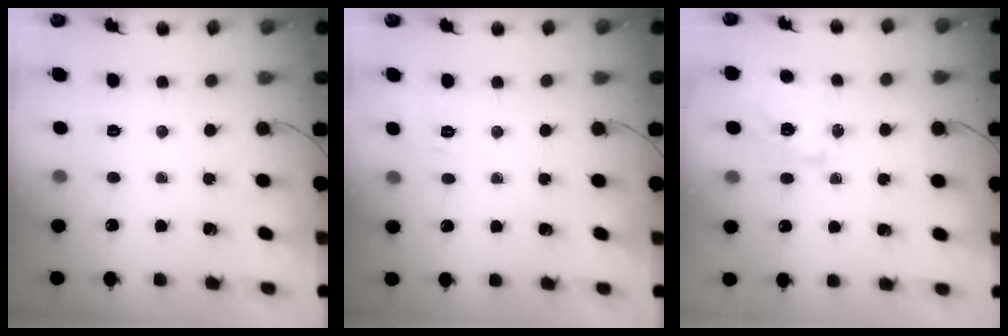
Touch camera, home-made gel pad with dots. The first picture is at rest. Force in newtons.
{"total": 2.5, "press": 1.6, "slide": 1.9}
{"total": 2.3, "press": 2.3, "slide": 0.4}